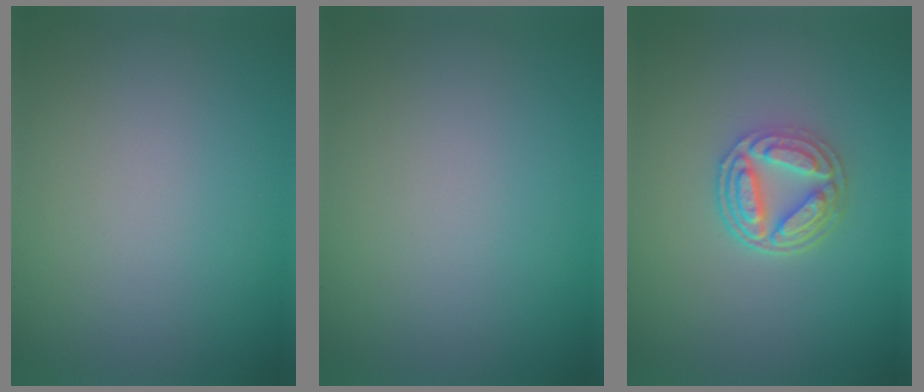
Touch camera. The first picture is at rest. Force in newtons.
{"total": 0.0}
{"total": 4.5, "press": 3.7, "slide": 2.6}